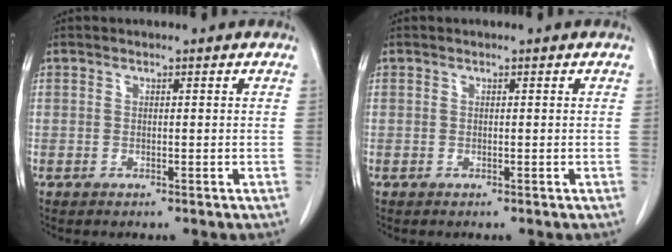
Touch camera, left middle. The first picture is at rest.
{"total": 0.0}